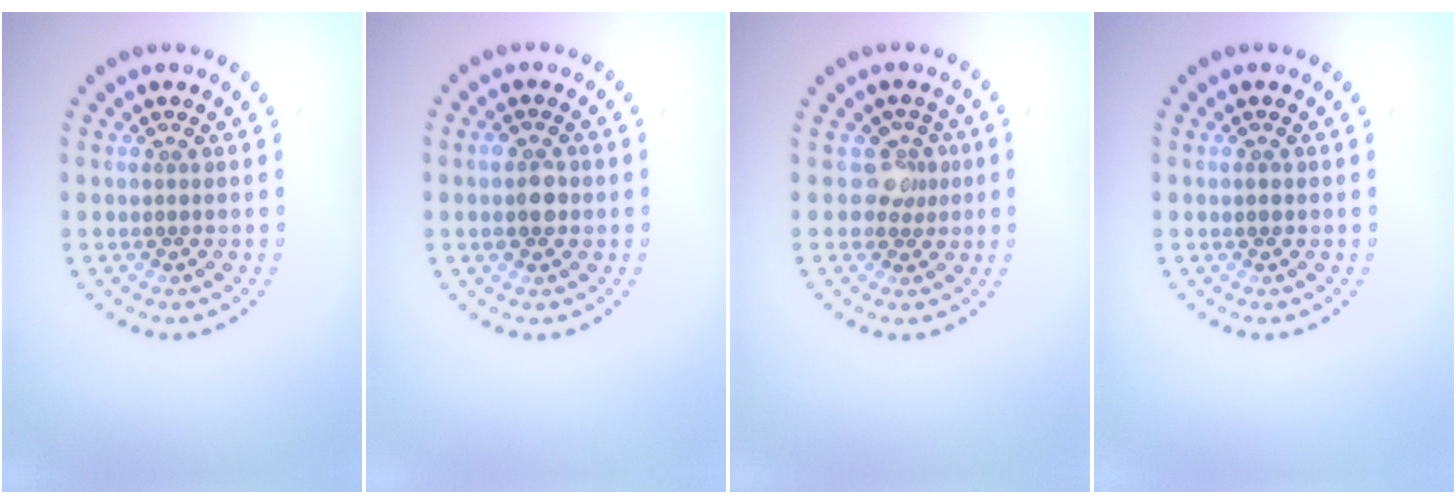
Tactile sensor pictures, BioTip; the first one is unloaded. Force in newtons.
{"total": 2.1, "press": 2.0, "slide": 0.3}
{"total": 2.1, "press": 1.5, "slide": 1.5}
{"total": 0.8, "press": 0.8, "slide": 0.2}